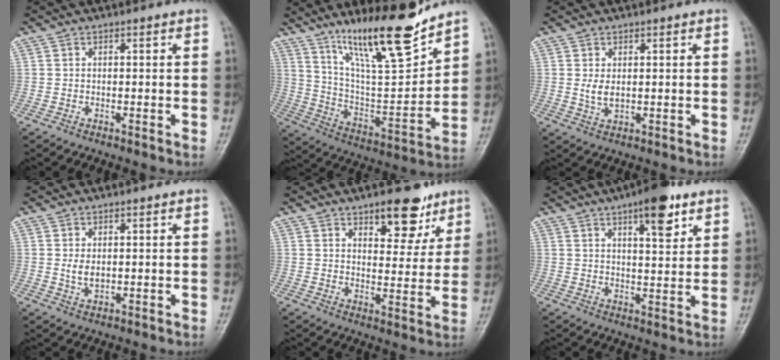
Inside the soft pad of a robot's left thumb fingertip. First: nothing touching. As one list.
[{"total": 19.3, "force": [14.3, 3.5, 12.4], "torque": [-0.173, -0.088, 0.255]}, {"total": 3.0, "force": [0.8, 1.6, 2.5], "torque": [-0.043, -0.010, 0.020]}, {"total": 2.9, "force": [0.7, 1.6, 2.3], "torque": [-0.037, -0.010, 0.018]}, {"total": 10.7, "force": [6.8, 4.9, 6.7], "torque": [-0.056, -0.038, 0.098]}, {"total": 9.6, "force": [5.6, 3.2, 7.2], "torque": [-0.087, -0.027, 0.080]}]